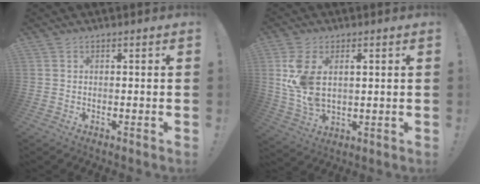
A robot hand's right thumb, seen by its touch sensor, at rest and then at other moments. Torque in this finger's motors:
{"motor_torque": [0.98, 1.05, 0.78, 0.13, 0.22]}